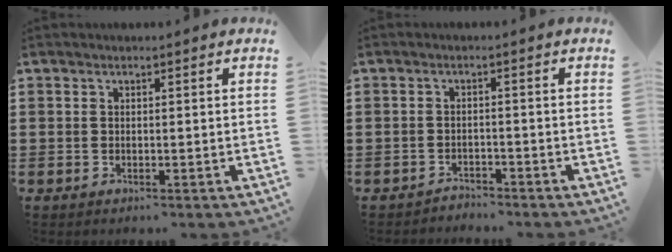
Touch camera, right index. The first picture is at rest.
{"total": 1.9, "force": [-1.9, 0.3, -0.2], "torque": [-0.004, 0.003, -0.042]}